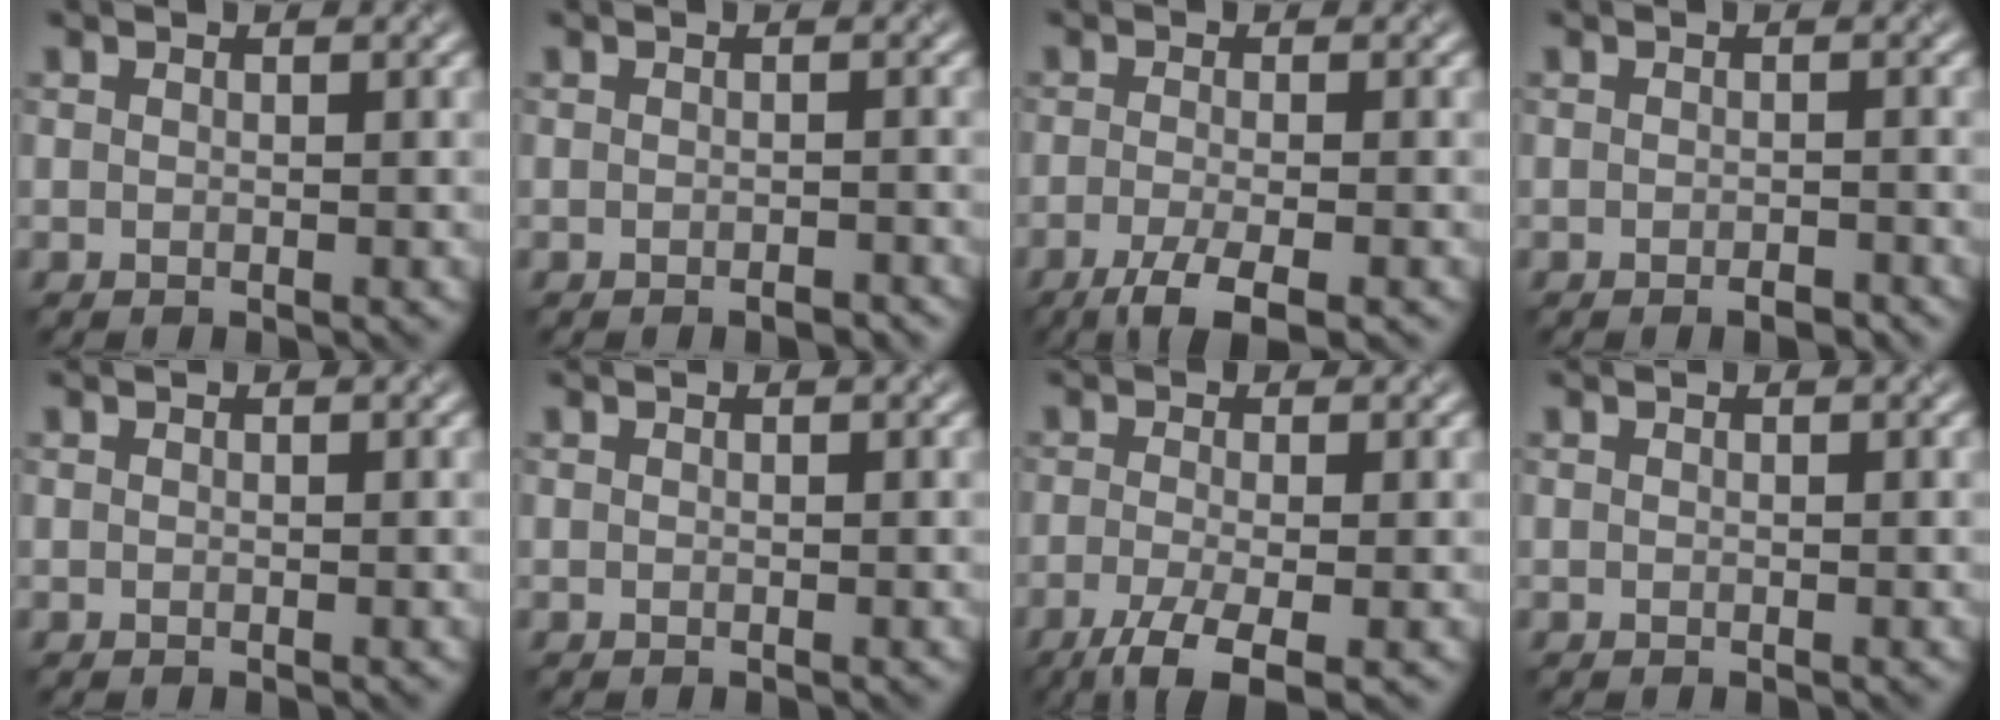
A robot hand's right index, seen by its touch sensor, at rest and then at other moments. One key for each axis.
{"total": 1.0, "fx": -0.7, "fy": 0.2, "fz": 0.6, "tx": -0.007, "ty": -0.001, "tz": -0.010}
{"total": 4.1, "fx": -2.4, "fy": 0.9, "fz": 3.2, "tx": -0.056, "ty": -0.007, "tz": -0.050}
{"total": 1.3, "fx": -0.9, "fy": 0.3, "fz": 0.9, "tx": -0.012, "ty": -0.003, "tz": -0.013}
{"total": 0.0}
{"total": 0.0}
{"total": 4.7, "fx": -2.6, "fy": 1.2, "fz": 3.7, "tx": -0.068, "ty": -0.007, "tz": -0.055}
{"total": 0.0}